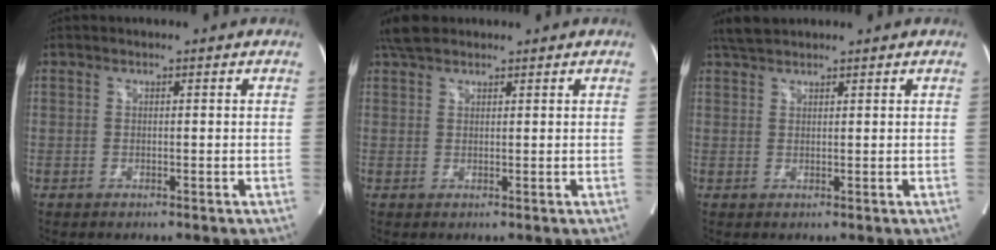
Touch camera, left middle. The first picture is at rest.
{"total": 3.6, "force": [3.0, 1.5, 1.4], "torque": [-0.035, 0.018, 0.056]}
{"total": 2.9, "force": [2.7, 0.6, 1.0], "torque": [-0.026, 0.014, 0.052]}